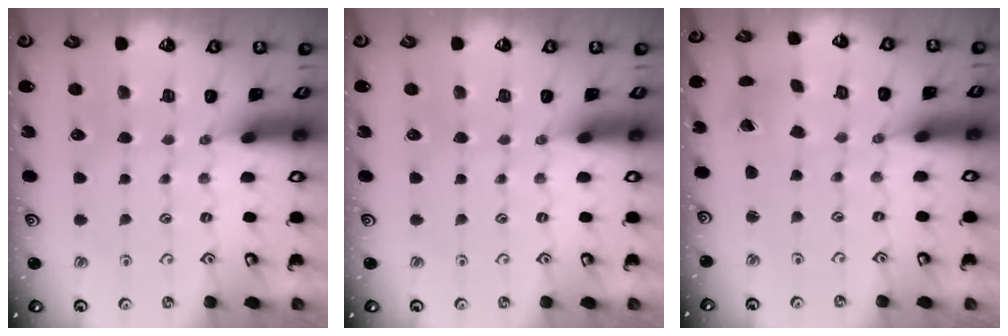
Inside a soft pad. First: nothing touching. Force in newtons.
{"total": 0.0}
{"total": 2.1, "press": 2.1, "slide": 0.2}